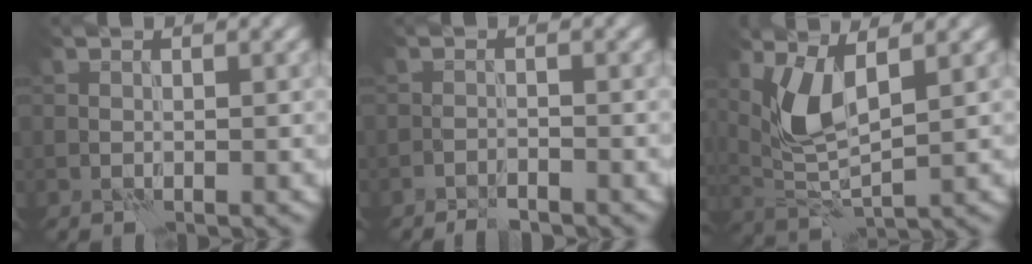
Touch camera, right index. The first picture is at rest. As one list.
[{"total": 1.3, "force": [-1.2, 0.1, 0.4], "torque": [-0.001, 0.002, -0.026]}, {"total": 4.6, "force": [1.8, 1.5, 3.9], "torque": [-0.091, -0.006, 0.041]}]